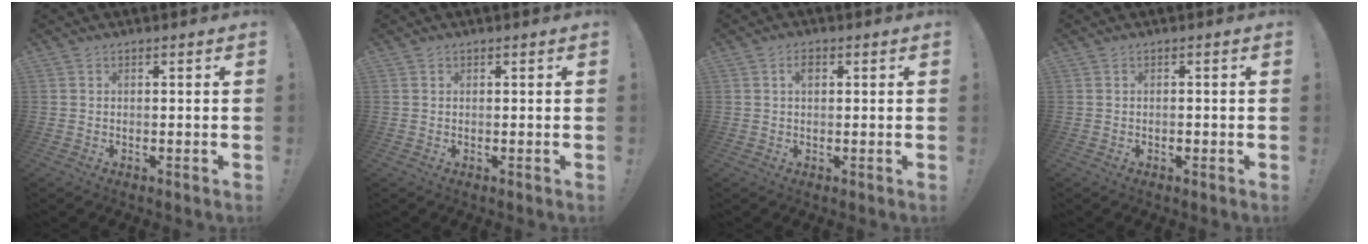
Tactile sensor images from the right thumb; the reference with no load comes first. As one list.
[{"total": 0.0}, {"total": 2.2, "force": [0.7, 1.3, 1.6], "torque": [-0.020, 0.003, 0.007]}, {"total": 0.9, "force": [-0.5, 0.5, 0.5], "torque": [-0.007, 0.001, -0.008]}]